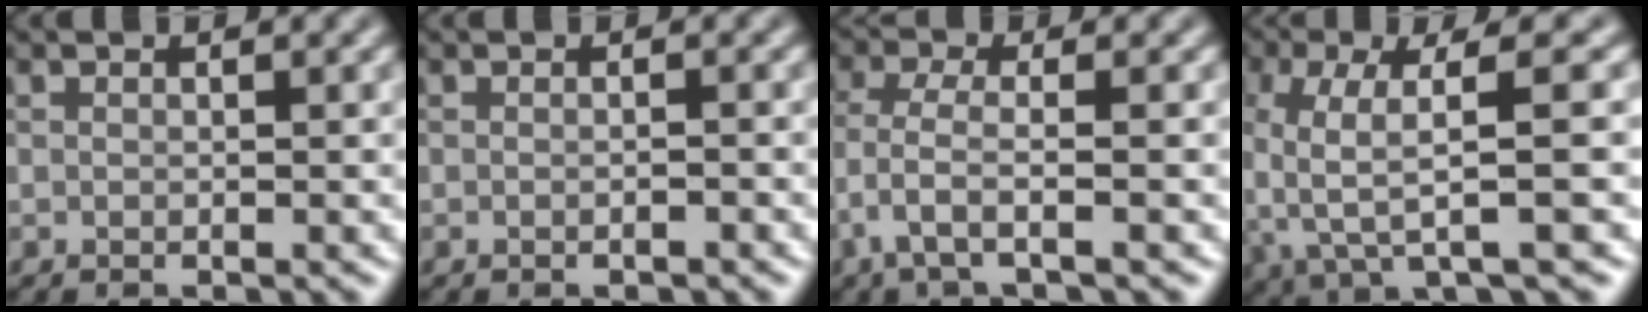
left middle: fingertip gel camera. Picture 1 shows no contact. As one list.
[{"total": 0.7, "force": [-0.3, 0.1, 0.6], "torque": [-0.011, -0.003, -0.008]}, {"total": 3.0, "force": [-1.6, 0.7, 2.5], "torque": [-0.060, -0.002, -0.039]}, {"total": 6.6, "force": [-0.3, 1.6, 6.4], "torque": [-0.127, 0.002, -0.010]}]